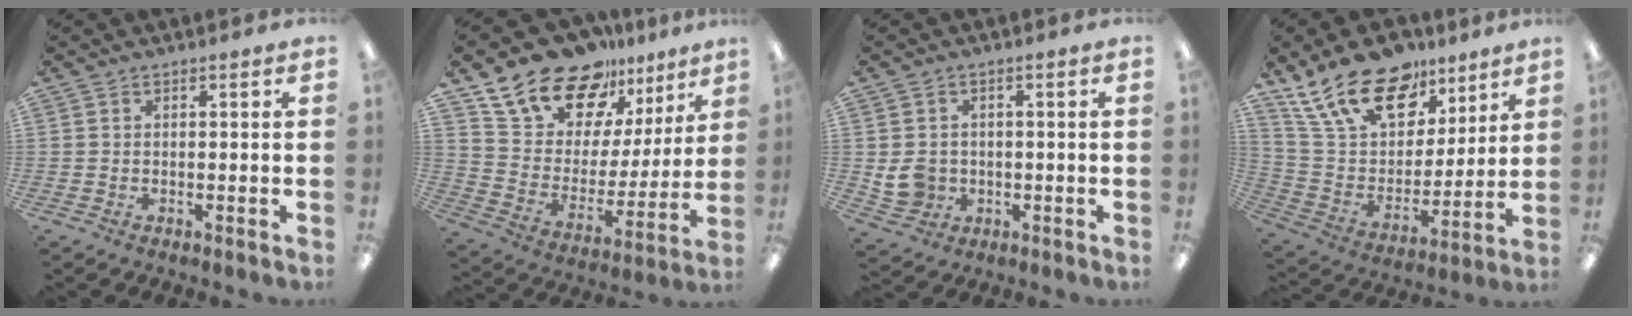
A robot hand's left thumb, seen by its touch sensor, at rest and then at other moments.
{"total": 20.2, "force": [15.5, 10.5, 7.5], "torque": [-0.148, -0.109, 0.284]}
{"total": 5.7, "force": [-0.4, 5.2, 2.2], "torque": [-0.034, 0.006, -0.002]}
{"total": 21.2, "force": [14.4, 11.7, 10.2], "torque": [-0.191, -0.074, 0.263]}